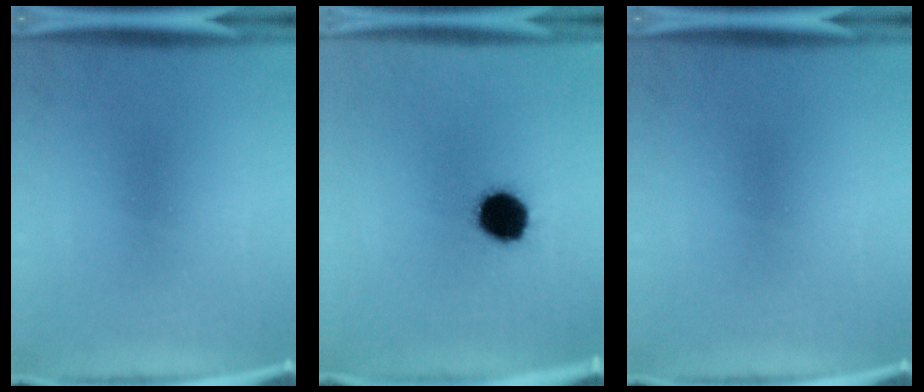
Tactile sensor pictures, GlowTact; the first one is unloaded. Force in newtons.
{"total": 11.4}
{"total": 0.0}